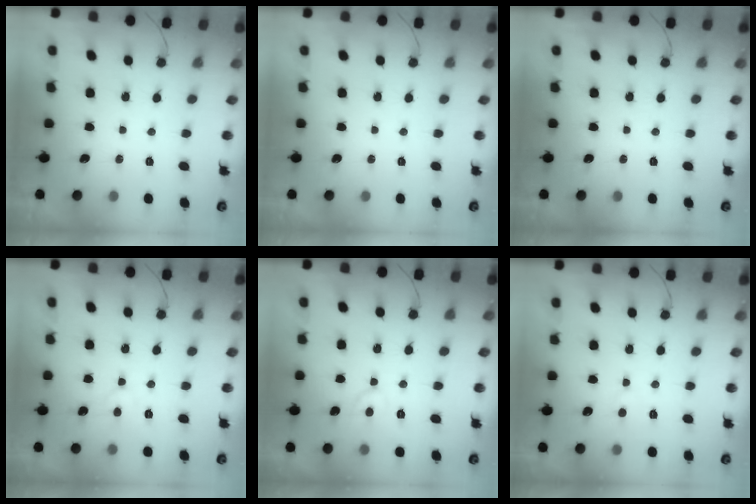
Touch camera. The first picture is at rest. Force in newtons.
{"total": 0.0}
{"total": 0.0}
{"total": 5.3, "press": 5.3, "slide": 0.4}
{"total": 5.0, "press": 5.0, "slide": 0.7}
{"total": 4.0, "press": 4.0, "slide": 0.4}